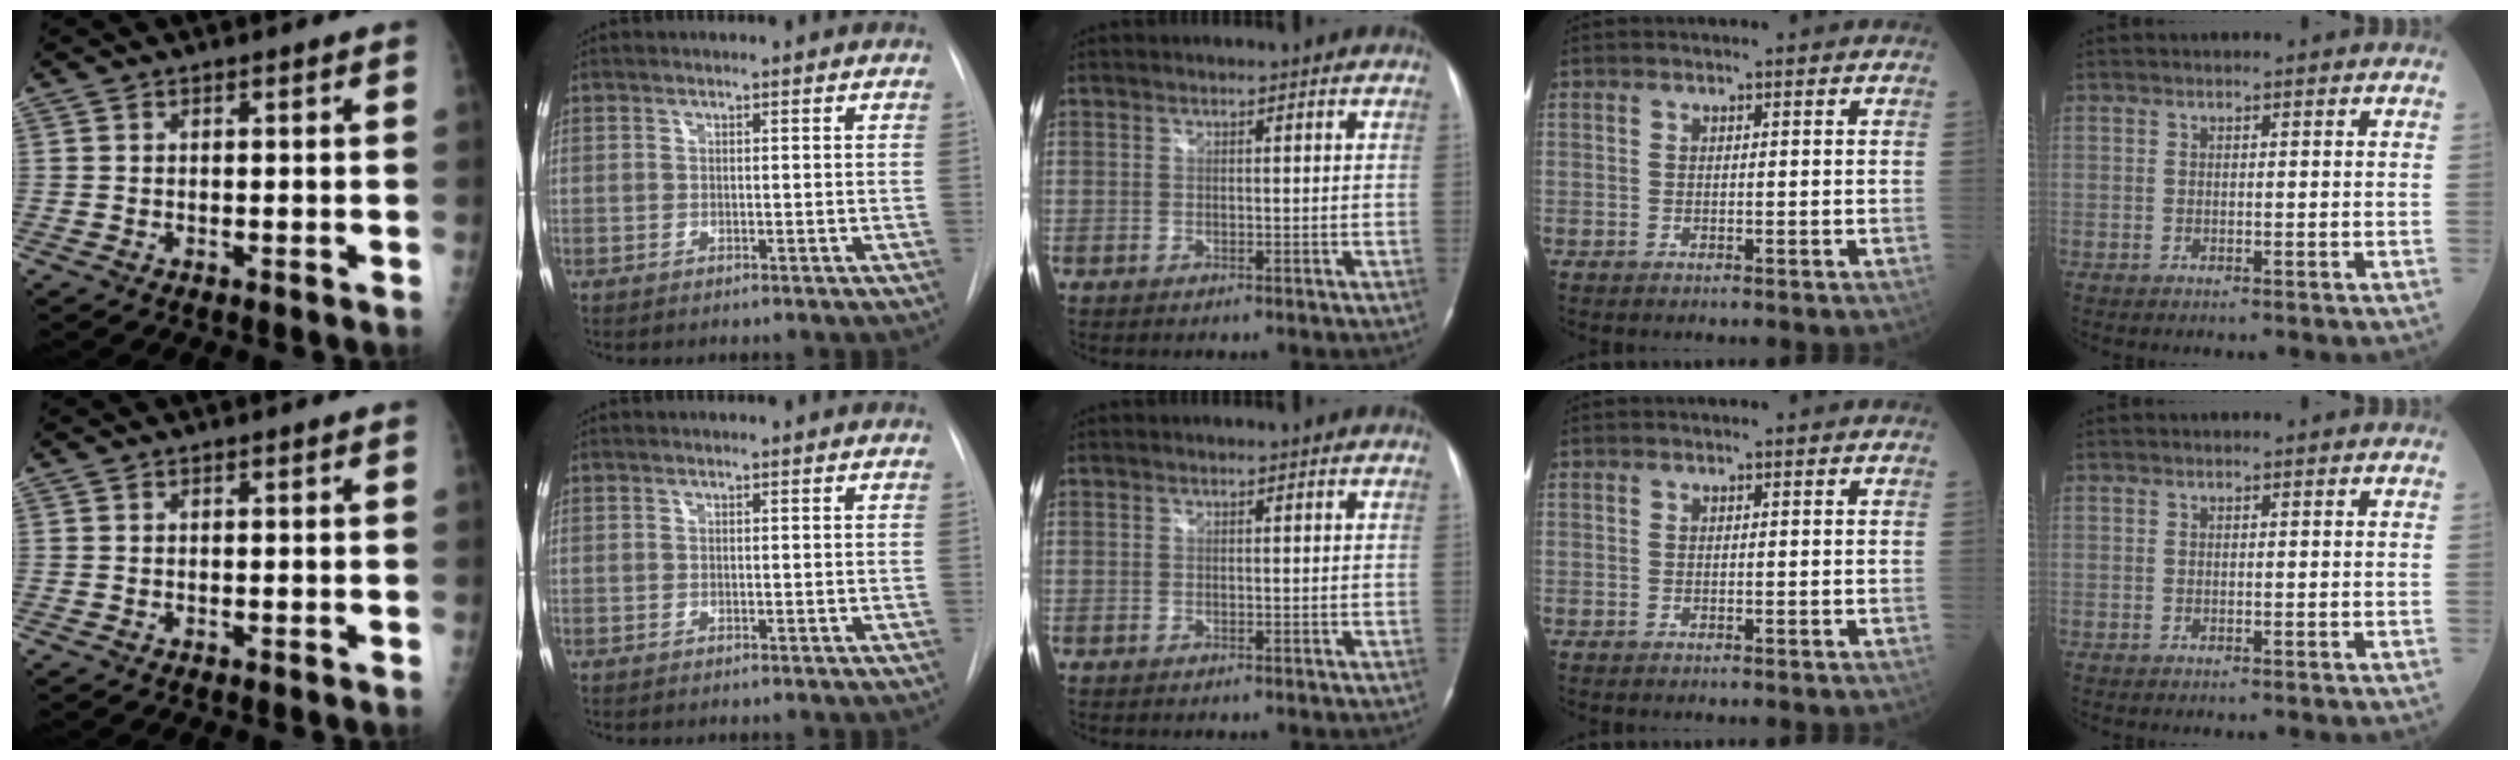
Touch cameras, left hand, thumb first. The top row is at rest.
{}